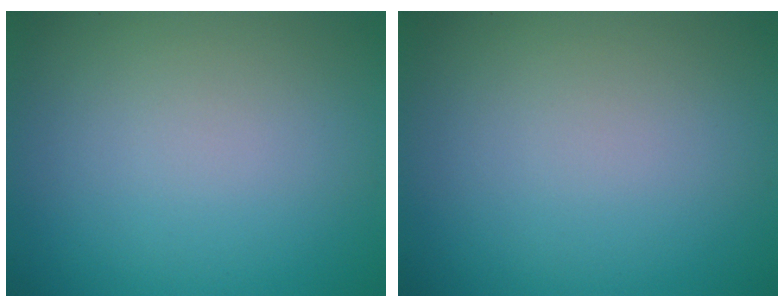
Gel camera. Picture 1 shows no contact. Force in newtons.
{"total": 0.0}